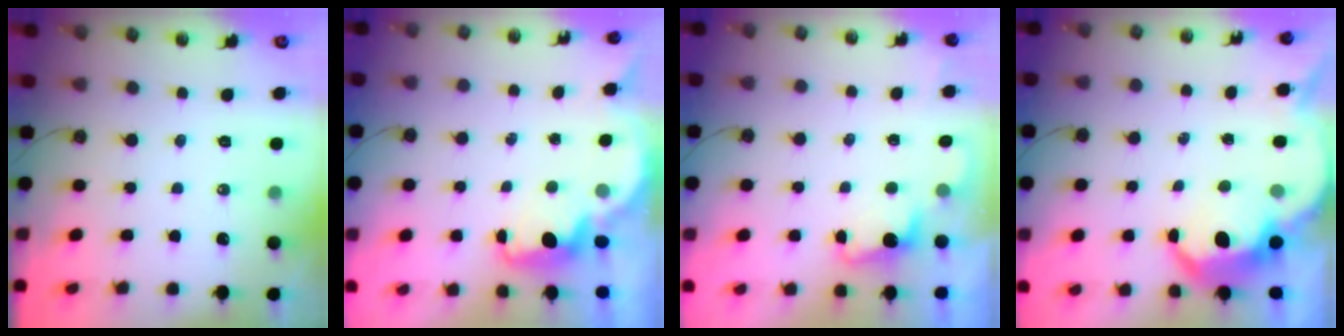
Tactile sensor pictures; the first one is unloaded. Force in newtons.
{"total": 1.6, "press": 1.5, "slide": 0.6}
{"total": 1.8, "press": 1.5, "slide": 0.9}
{"total": 7.8, "press": 7.7, "slide": 0.4}